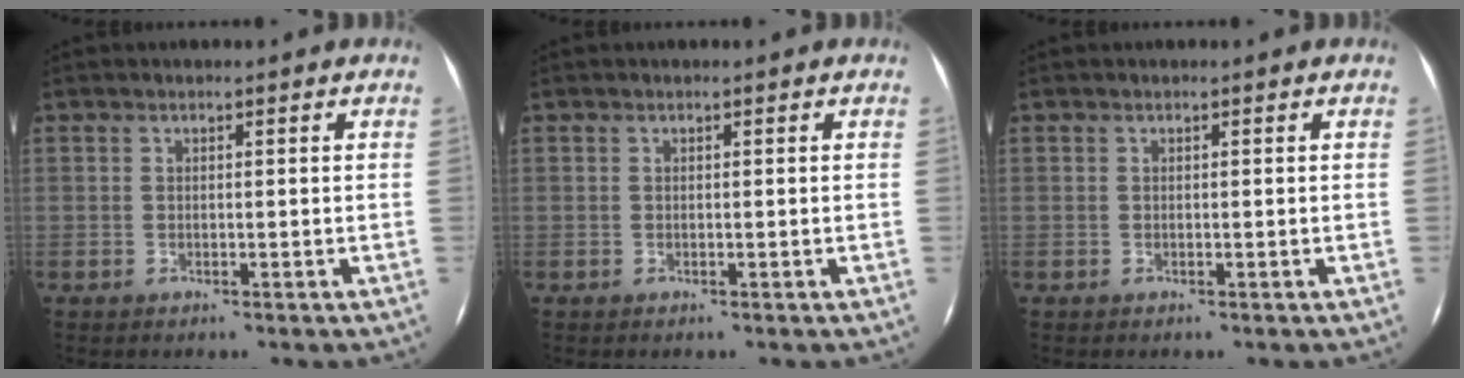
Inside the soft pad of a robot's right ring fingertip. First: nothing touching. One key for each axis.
{"total": 0.0}
{"total": 0.0}